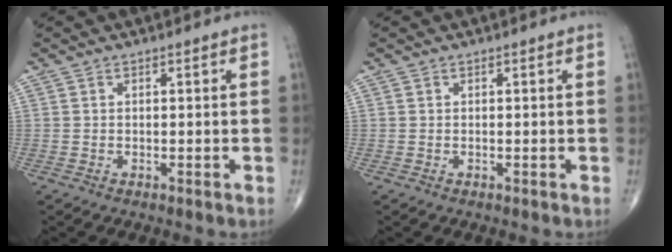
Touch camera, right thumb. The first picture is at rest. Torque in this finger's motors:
{"motor_torque": [-0.07, -0.11, 0.18, 0.05, -0.02]}